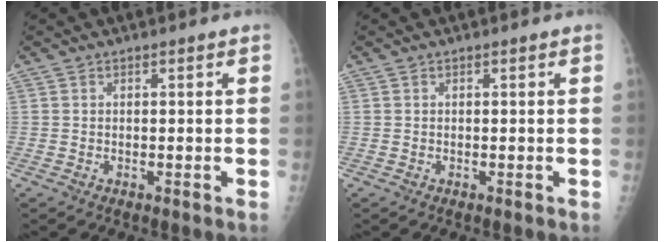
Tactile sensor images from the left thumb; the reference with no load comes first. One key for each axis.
{"total": 0.0}